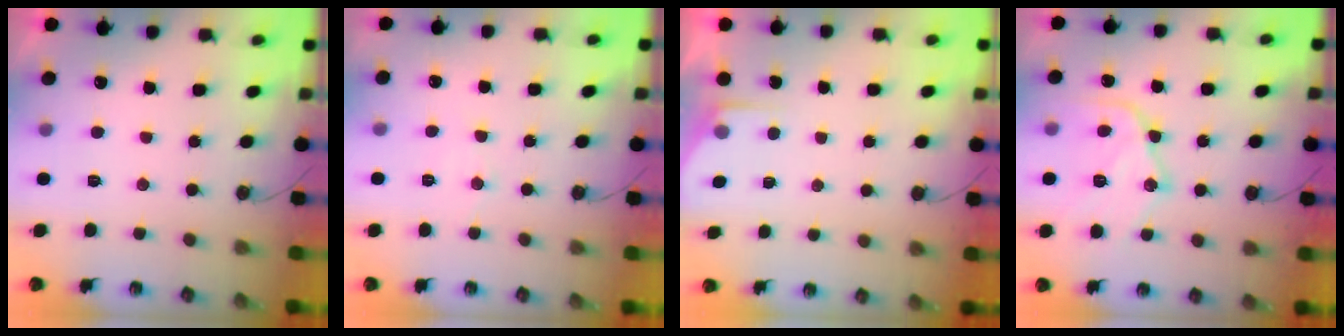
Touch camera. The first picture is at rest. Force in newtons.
{"total": 4.8, "press": 4.7, "slide": 0.9}
{"total": 2.7, "press": 2.6, "slide": 0.4}
{"total": 16.0, "press": 16.0, "slide": 1.6}